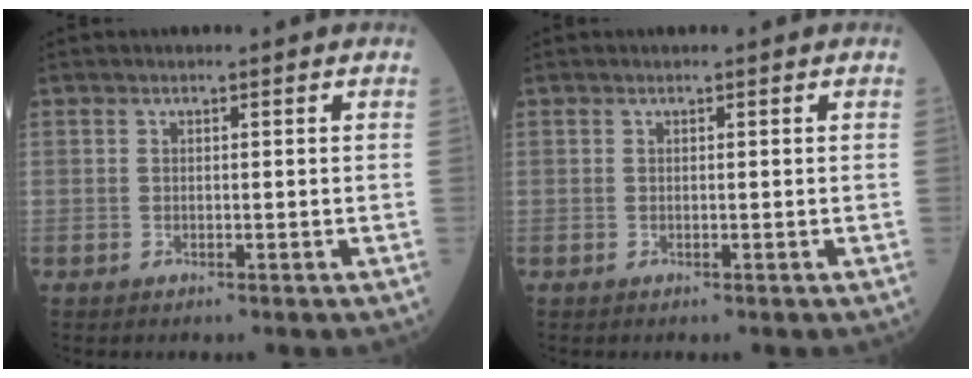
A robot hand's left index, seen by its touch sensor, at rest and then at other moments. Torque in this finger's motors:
{"motor_torque": [0.00, 0.00, 0.00, 0.00]}